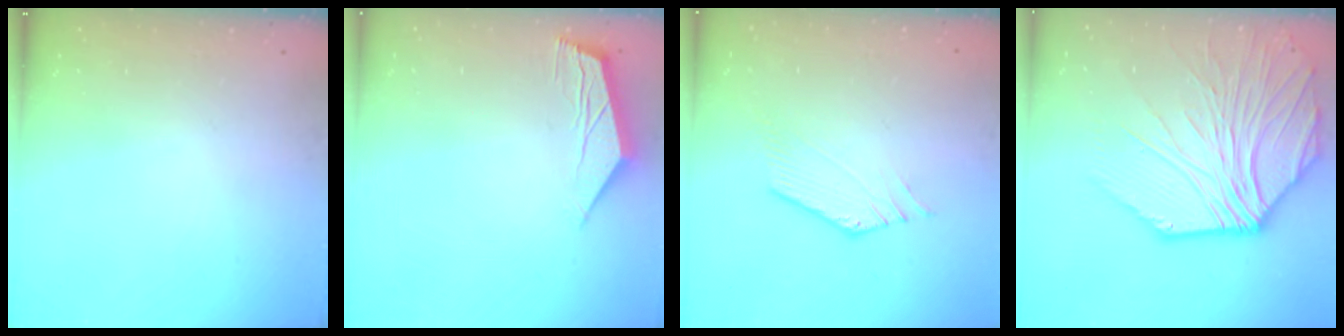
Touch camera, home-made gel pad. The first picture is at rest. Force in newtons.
{"total": 5.7, "press": 5.6, "slide": 0.6}
{"total": 2.0, "press": 2.0, "slide": 0.4}
{"total": 9.3, "press": 9.2, "slide": 1.4}